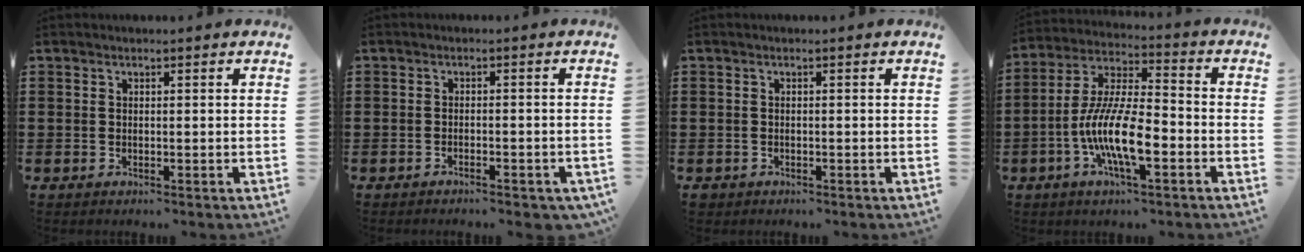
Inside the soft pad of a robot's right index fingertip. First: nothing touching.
{"total": 1.6, "force": [-1.4, 0.2, 0.7], "torque": [-0.015, 0.000, -0.027]}
{"total": 0.8, "force": [-0.6, 0.5, 0.0], "torque": [-0.003, 0.002, -0.014]}
{"total": 11.7, "force": [-4.3, 3.4, 10.3], "torque": [-0.229, -0.009, -0.085]}